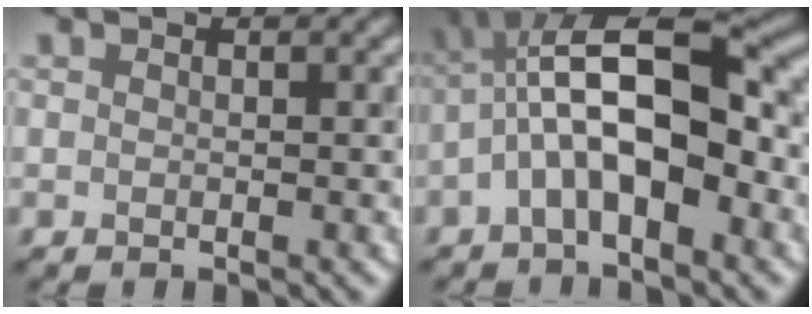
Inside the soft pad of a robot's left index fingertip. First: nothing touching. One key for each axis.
{"total": 10.5, "fx": -1.3, "fy": 4.1, "fz": 9.5, "tx": -0.166, "ty": 0.029, "tz": -0.030}